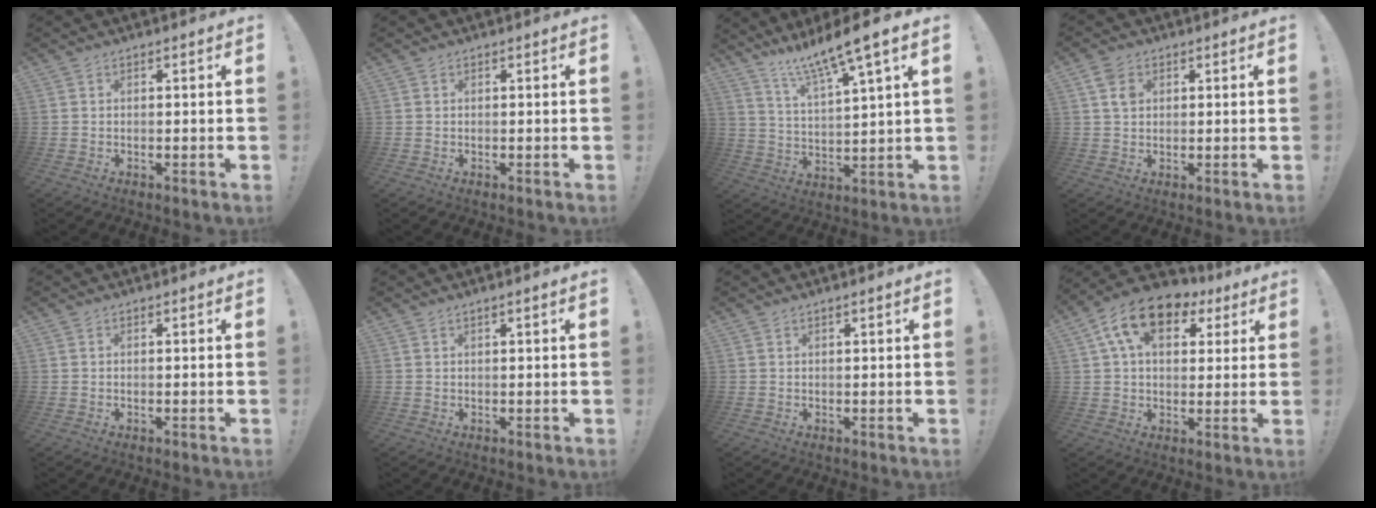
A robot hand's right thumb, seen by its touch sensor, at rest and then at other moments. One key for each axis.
{"total": 0.0}
{"total": 11.7, "fx": 9.4, "fy": 0.3, "fz": 6.9, "tx": -0.131, "ty": -0.061, "tz": 0.152}
{"total": 4.6, "fx": 1.6, "fy": 3.2, "fz": 2.8, "tx": -0.048, "ty": 0.002, "tz": 0.031}
{"total": 0.0}
{"total": 0.9, "fx": 0.5, "fy": -0.2, "fz": 0.7, "tx": -0.019, "ty": 0.002, "tz": 0.008}
{"total": 0.7, "fx": 0.4, "fy": -0.2, "fz": 0.6, "tx": -0.015, "ty": 0.002, "tz": 0.007}
{"total": 14.6, "fx": 6.4, "fy": 9.1, "fz": 9.5, "tx": -0.162, "ty": -0.015, "tz": 0.118}